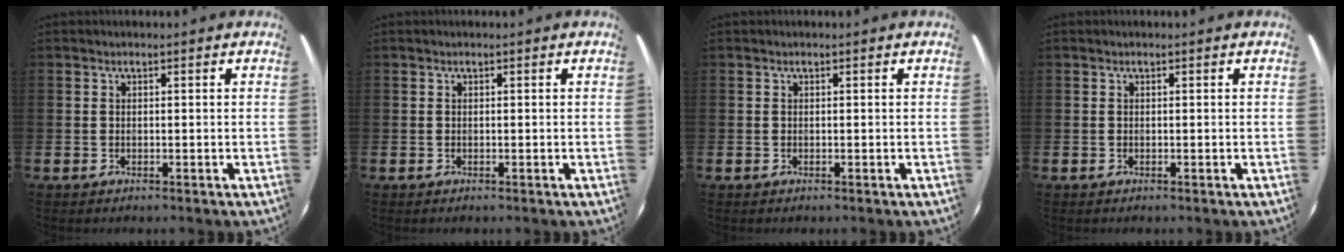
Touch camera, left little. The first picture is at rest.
{"total": 0.0}
{"total": 0.0}
{"total": 0.0}